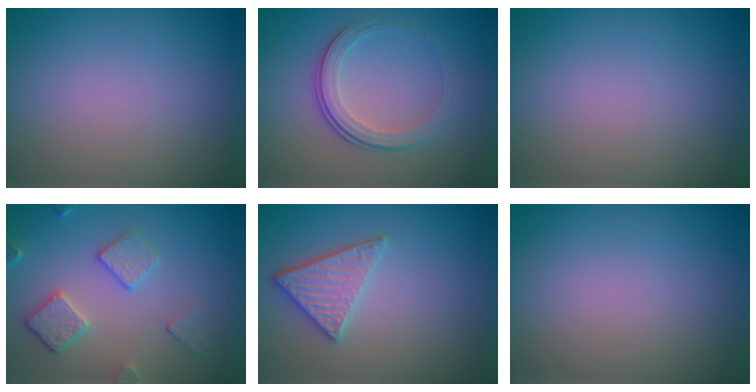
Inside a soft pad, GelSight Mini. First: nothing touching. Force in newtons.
{"total": 3.9, "press": 2.7, "slide": 2.9}
{"total": 0.0}
{"total": 3.7, "press": 3.2, "slide": 1.8}
{"total": 2.8, "press": 2.7, "slide": 0.7}
{"total": 0.0}